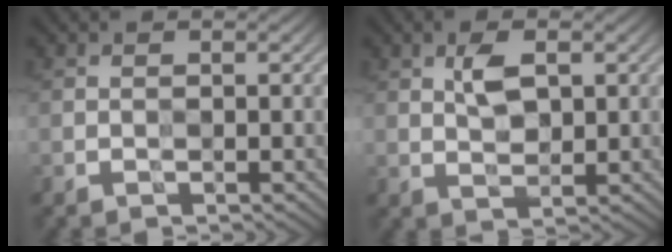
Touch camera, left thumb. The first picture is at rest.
{"total": 3.4, "force": [1.5, 1.6, 2.6], "torque": [-0.057, 0.001, 0.029]}